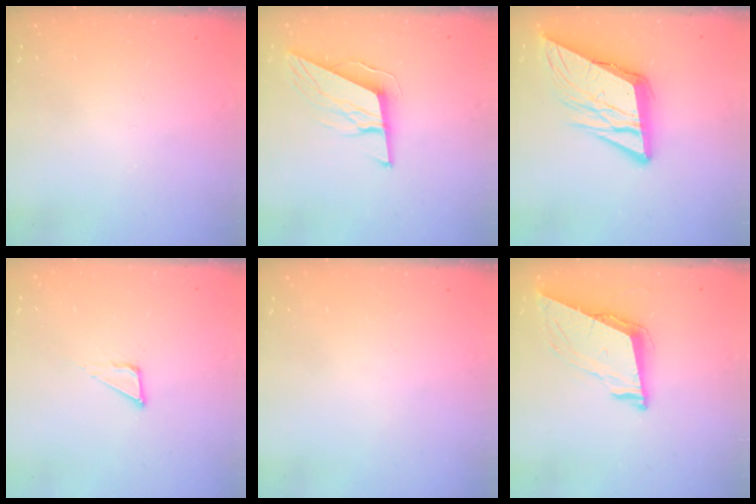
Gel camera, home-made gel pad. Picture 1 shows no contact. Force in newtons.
{"total": 9.7, "press": 9.5, "slide": 1.9}
{"total": 12.9, "press": 12.7, "slide": 2.0}
{"total": 3.6, "press": 3.6, "slide": 0.3}
{"total": 0.0}
{"total": 9.0, "press": 8.4, "slide": 3.2}